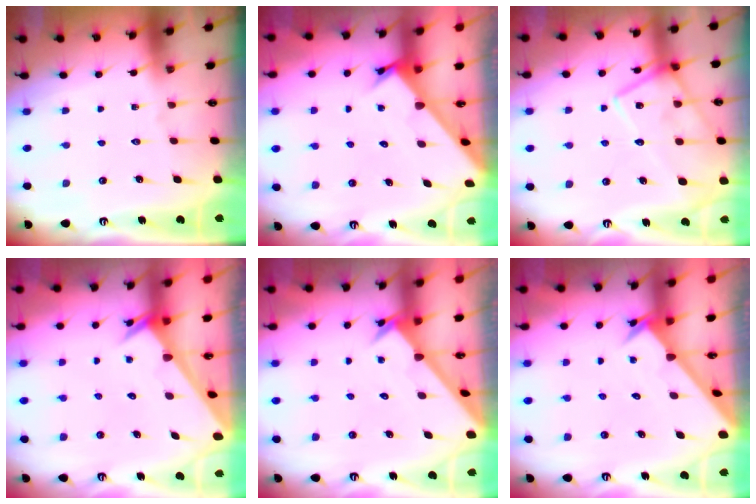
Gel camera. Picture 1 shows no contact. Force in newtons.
{"total": 2.3, "press": 2.3, "slide": 0.1}
{"total": 15.1, "press": 15.1, "slide": 1.3}
{"total": 2.3, "press": 2.3, "slide": 0.1}
{"total": 2.6, "press": 2.6, "slide": 0.2}
{"total": 2.5, "press": 2.5, "slide": 0.2}